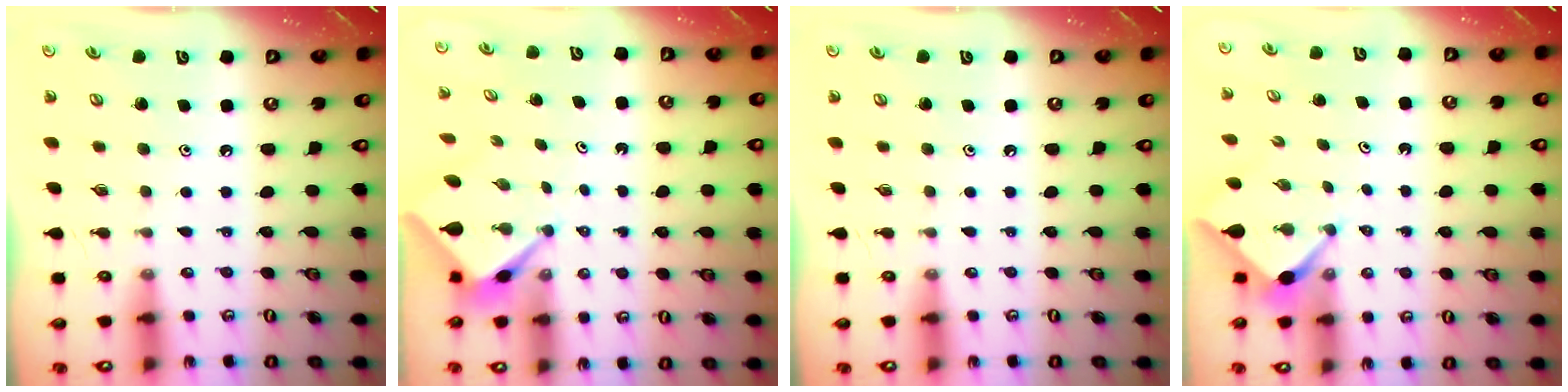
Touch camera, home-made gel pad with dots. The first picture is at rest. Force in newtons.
{"total": 2.5, "press": 2.5, "slide": 0.2}
{"total": 0.0}
{"total": 2.5, "press": 2.5, "slide": 0.3}